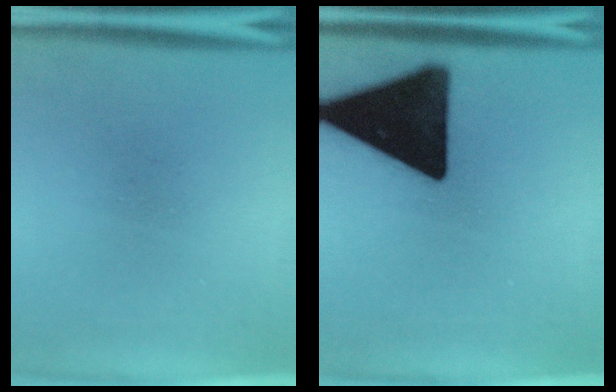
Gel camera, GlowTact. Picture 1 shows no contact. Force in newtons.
{"total": 19.8}